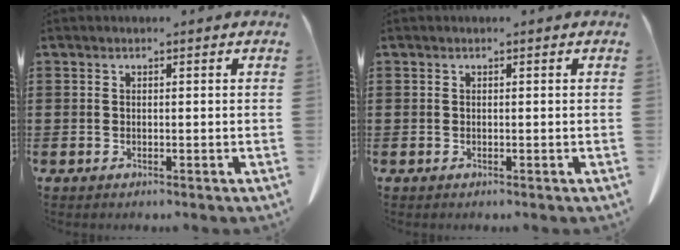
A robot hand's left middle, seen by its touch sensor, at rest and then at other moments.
{"total": 0.0}